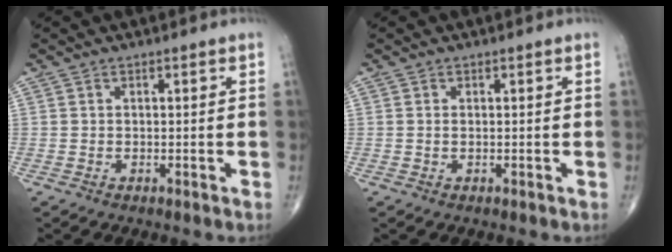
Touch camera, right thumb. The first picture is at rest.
{"total": 0.0}